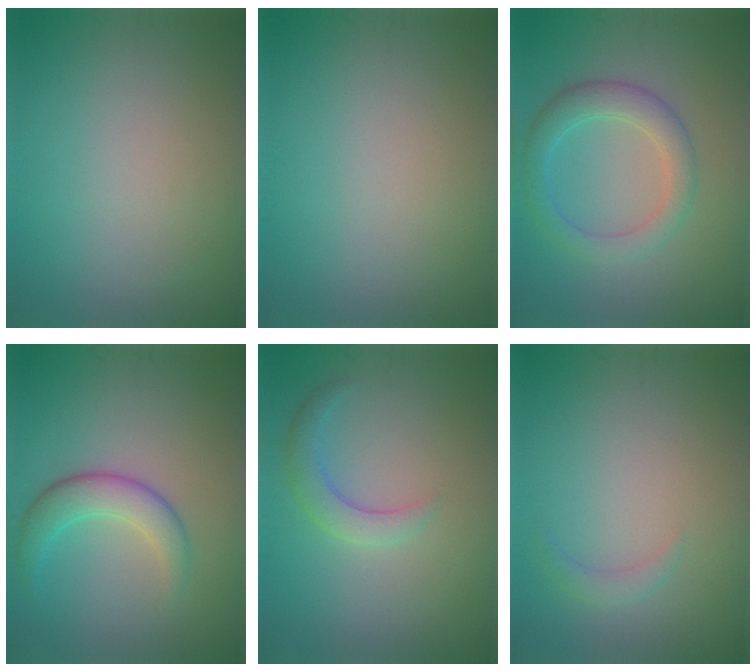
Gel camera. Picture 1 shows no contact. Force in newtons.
{"total": 0.0}
{"total": 3.8, "press": 3.8, "slide": 0.1}
{"total": 3.8, "press": 3.8, "slide": 0.2}
{"total": 2.6, "press": 2.6, "slide": 0.1}
{"total": 1.1, "press": 1.1, "slide": 0.0}